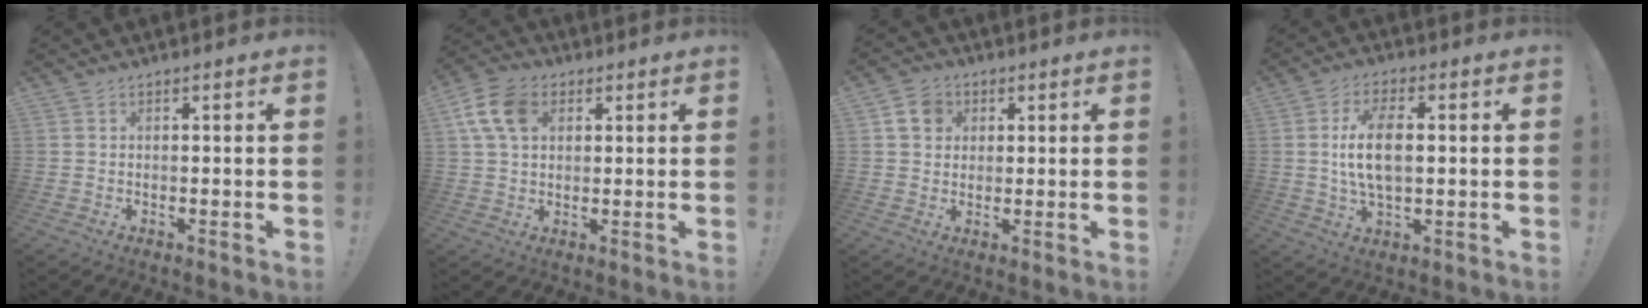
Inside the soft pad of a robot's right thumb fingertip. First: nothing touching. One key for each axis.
{"total": 10.9, "fx": 3.5, "fy": 7.6, "fz": 7.0, "tx": -0.142, "ty": 0.009, "tz": 0.072}
{"total": 6.8, "fx": 2.6, "fy": 5.7, "fz": 2.8, "tx": -0.043, "ty": 0.000, "tz": 0.051}
{"total": 10.8, "fx": 1.0, "fy": 5.3, "fz": 9.4, "tx": -0.168, "ty": -0.007, "tz": 0.013}